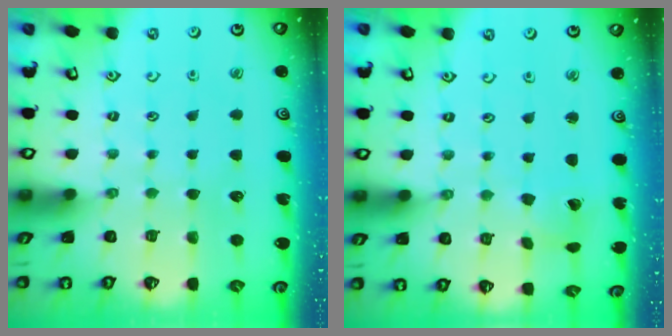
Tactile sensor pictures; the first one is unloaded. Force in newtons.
{"total": 2.9, "press": 2.9, "slide": 0.2}